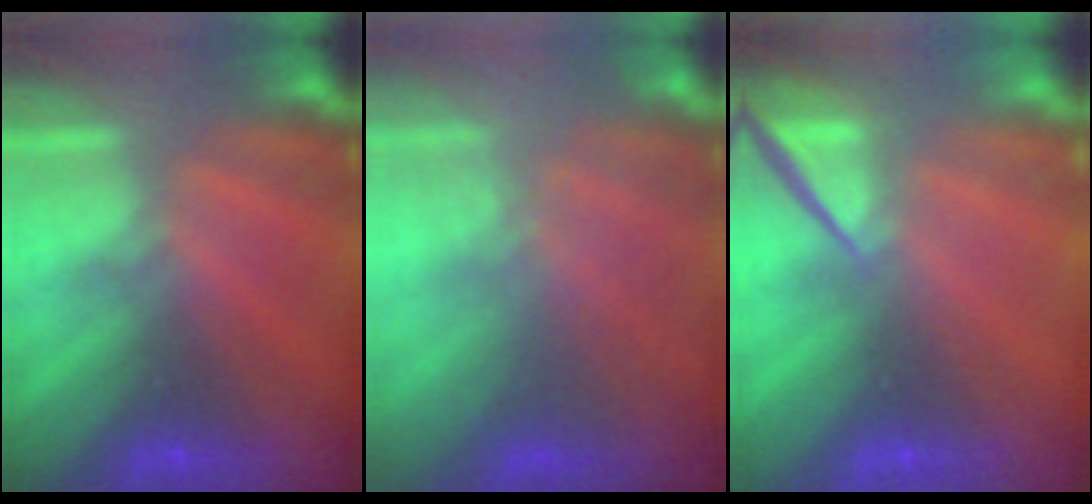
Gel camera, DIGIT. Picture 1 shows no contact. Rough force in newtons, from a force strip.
{"total": 9.2}
{"total": 4.6}